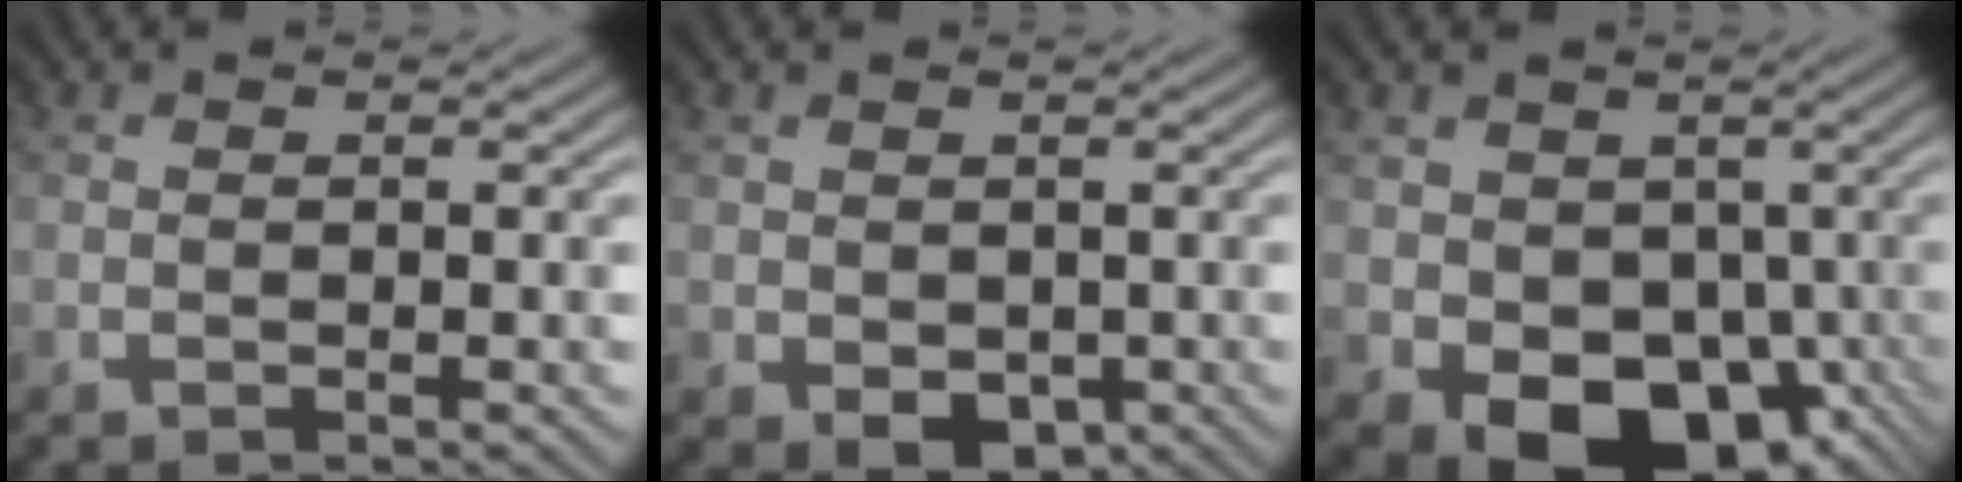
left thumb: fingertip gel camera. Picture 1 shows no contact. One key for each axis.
{"total": 3.1, "fx": -0.7, "fy": 2.3, "fz": 2.0, "tx": -0.042, "ty": -0.014, "tz": -0.007}
{"total": 11.8, "fx": -3.2, "fy": 8.6, "fz": 7.3, "tx": -0.116, "ty": -0.041, "tz": -0.043}